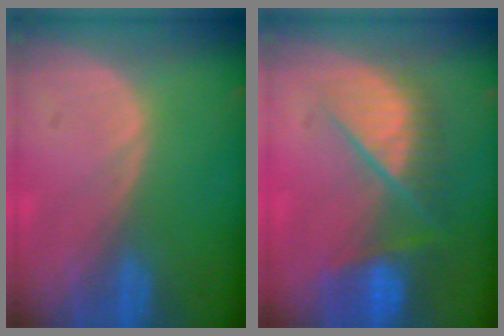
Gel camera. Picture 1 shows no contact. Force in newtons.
{"total": 9.7, "press": 8.2, "slide": 5.1}